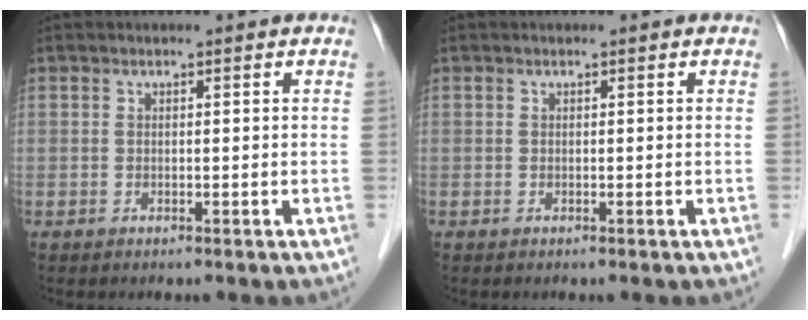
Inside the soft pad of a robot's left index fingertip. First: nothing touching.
{"total": 0.0}